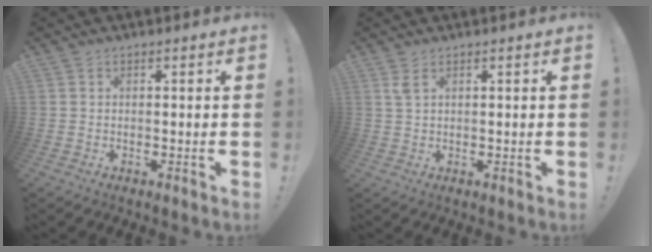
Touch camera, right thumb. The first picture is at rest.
{"total": 2.4, "force": [1.3, 0.6, 1.9], "torque": [-0.039, -0.001, 0.024]}